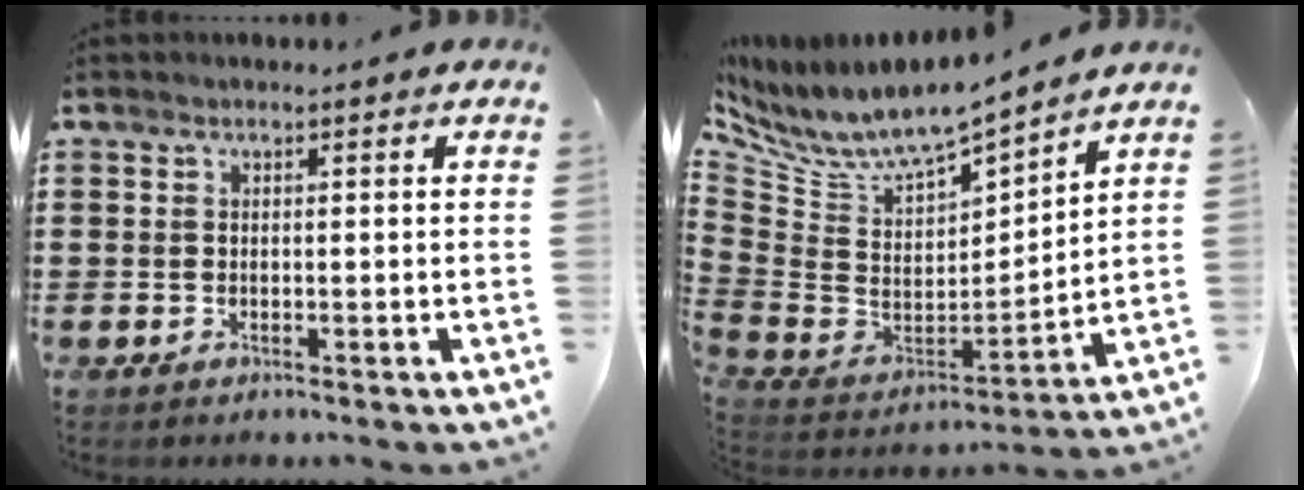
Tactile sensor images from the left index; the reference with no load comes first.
{"total": 6.6, "force": [5.9, 1.5, 2.6], "torque": [-0.084, -0.055, 0.098]}